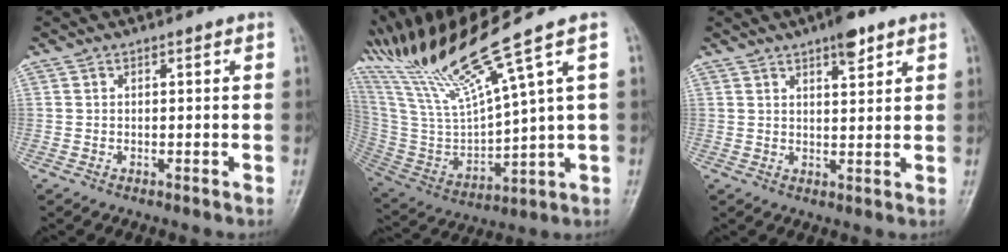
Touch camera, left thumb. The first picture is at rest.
{"total": 18.5, "force": [13.8, -1.0, 12.2], "torque": [-0.240, -0.054, 0.278]}
{"total": 5.1, "force": [3.3, 1.6, 3.5], "torque": [-0.043, -0.016, 0.047]}